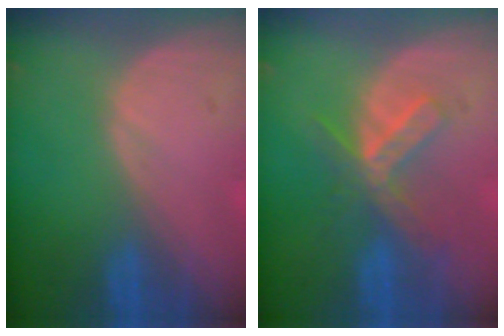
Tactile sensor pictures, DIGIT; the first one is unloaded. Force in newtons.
{"total": 5.3, "press": 5.3, "slide": 0.8}